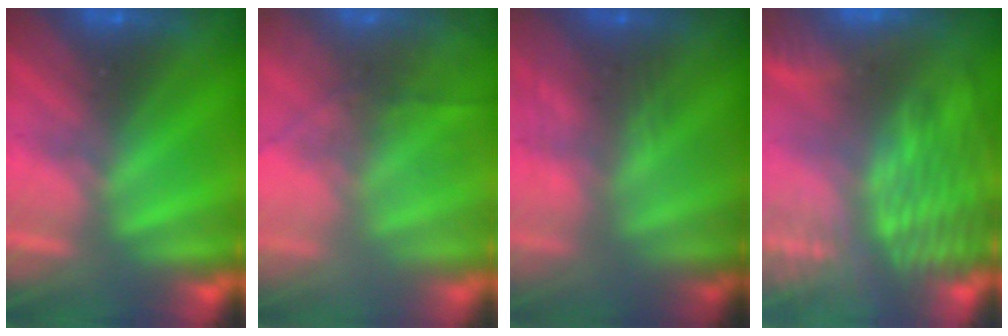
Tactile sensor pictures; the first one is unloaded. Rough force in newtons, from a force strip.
{"total": 7.2}
{"total": 2.9}
{"total": 9.6}